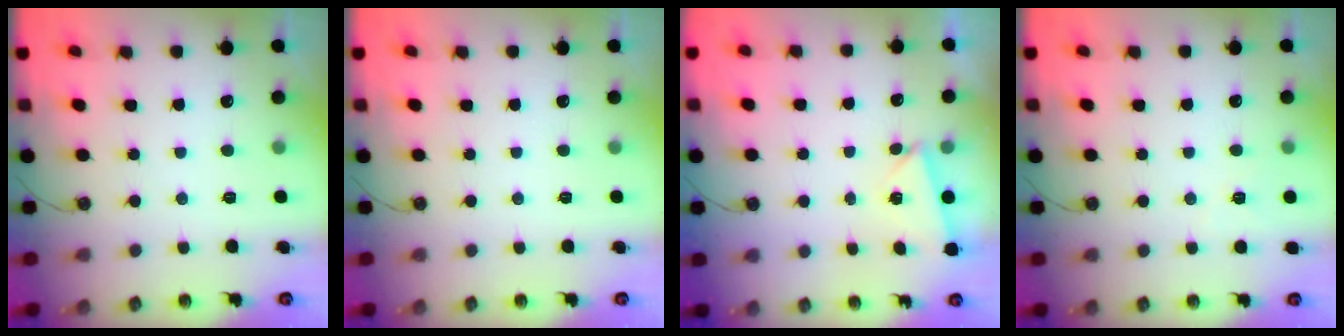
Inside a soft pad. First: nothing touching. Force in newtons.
{"total": 0.0}
{"total": 2.6, "press": 2.2, "slide": 1.4}
{"total": 3.8, "press": 3.4, "slide": 1.7}